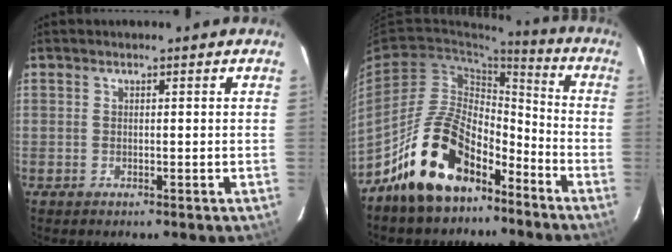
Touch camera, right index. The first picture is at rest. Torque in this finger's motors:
{"motor_torque": [1.11, -1.02, 1.03, 0.16]}